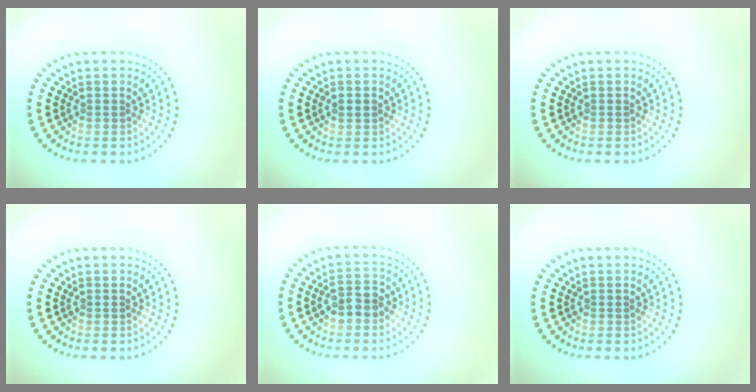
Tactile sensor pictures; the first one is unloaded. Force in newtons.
{"total": 1.1, "press": 1.1, "slide": 0.0}
{"total": 0.0}
{"total": 0.0}
{"total": 2.6, "press": 2.5, "slide": 0.4}
{"total": 0.0}